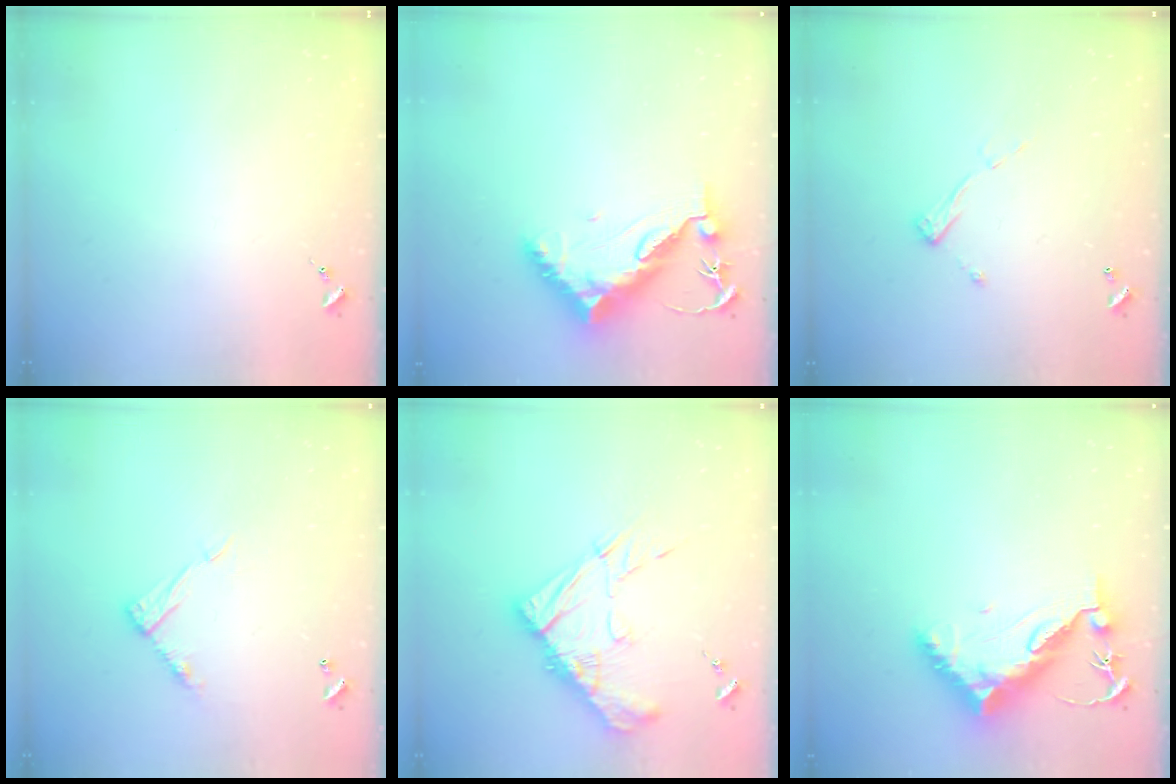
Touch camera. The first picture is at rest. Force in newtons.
{"total": 13.0, "press": 12.9, "slide": 0.7}
{"total": 6.7, "press": 6.7, "slide": 0.3}
{"total": 9.4, "press": 9.4, "slide": 0.1}
{"total": 15.6, "press": 15.5, "slide": 1.4}
{"total": 13.0, "press": 12.9, "slide": 0.7}